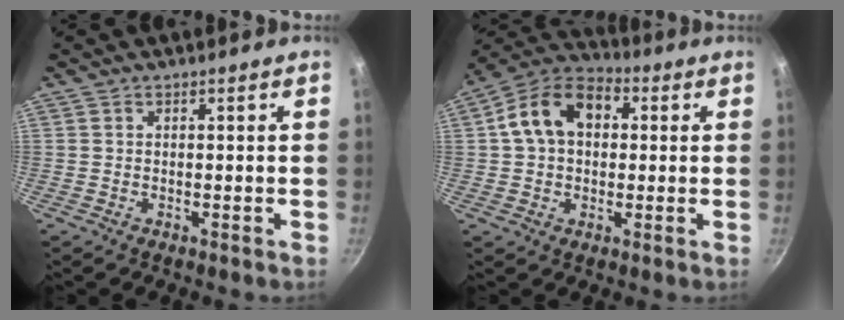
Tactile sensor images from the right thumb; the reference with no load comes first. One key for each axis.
{"total": 13.1, "fx": 2.3, "fy": 9.4, "fz": 8.8, "tx": -0.124, "ty": 0.031, "tz": 0.019}